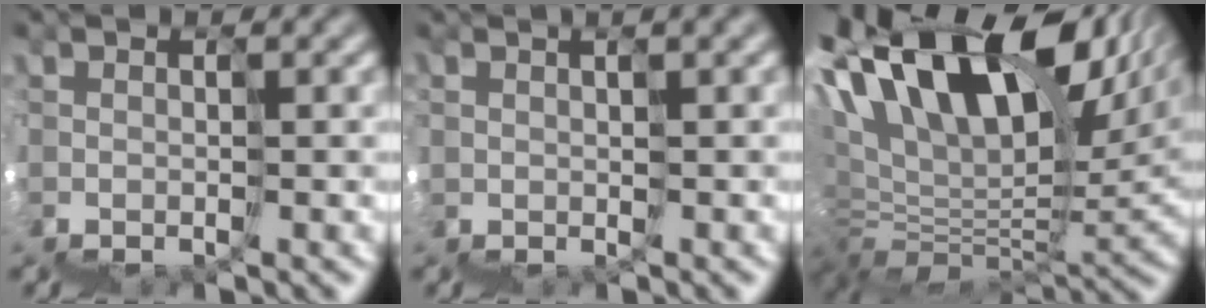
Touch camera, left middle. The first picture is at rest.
{"total": 1.6, "force": [1.4, -0.5, -0.7], "torque": [0.019, 0.018, 0.025]}
{"total": 13.6, "force": [9.1, 5.8, 8.2], "torque": [-0.158, 0.051, 0.153]}